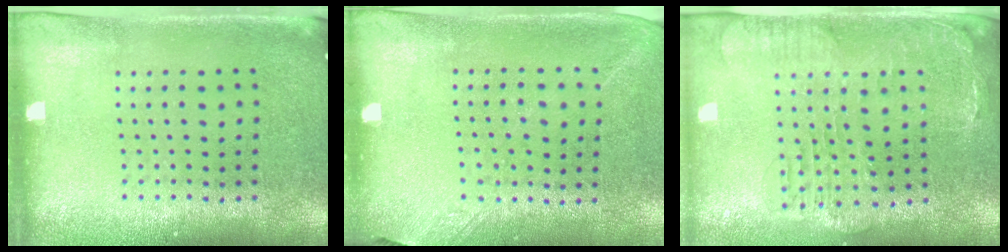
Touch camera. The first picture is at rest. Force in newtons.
{"total": 1.2, "press": 0.9, "slide": 0.8}
{"total": 1.5, "press": 1.4, "slide": 0.4}